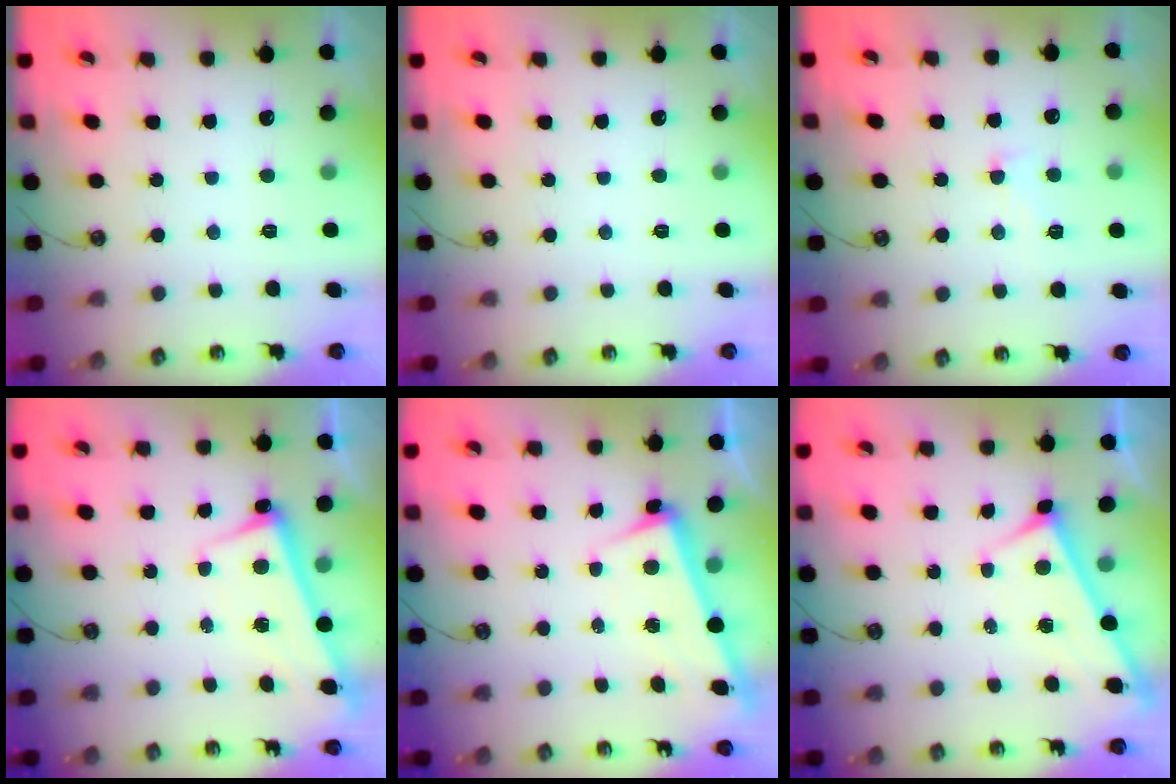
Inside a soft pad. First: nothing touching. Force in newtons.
{"total": 0.0}
{"total": 1.1, "press": 1.0, "slide": 0.6}
{"total": 2.6, "press": 2.5, "slide": 0.8}
{"total": 3.3, "press": 3.2, "slide": 1.1}
{"total": 3.0, "press": 3.0, "slide": 0.3}